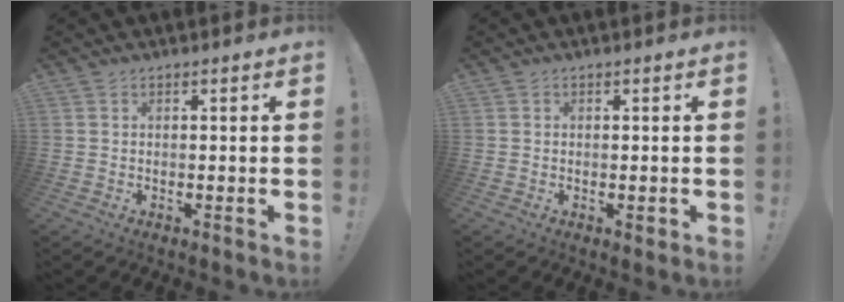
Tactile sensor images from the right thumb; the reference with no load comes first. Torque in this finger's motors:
{"motor_torque": [0.33, 0.31, 0.07, 0.24, 0.00]}